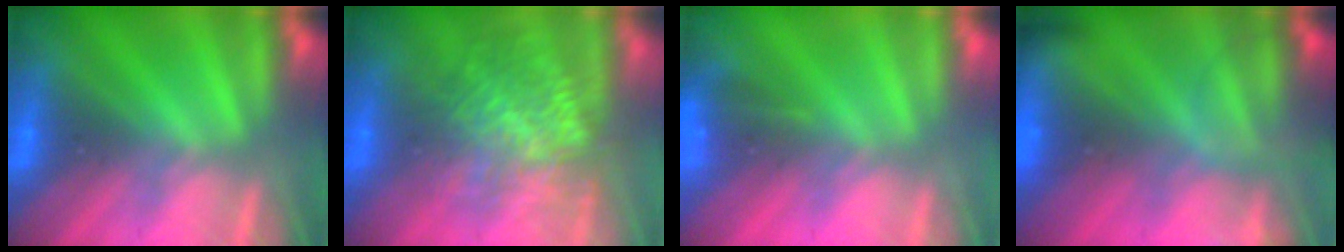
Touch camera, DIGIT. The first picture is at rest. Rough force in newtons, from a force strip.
{"total": 8.9}
{"total": 4.5}
{"total": 8.1}